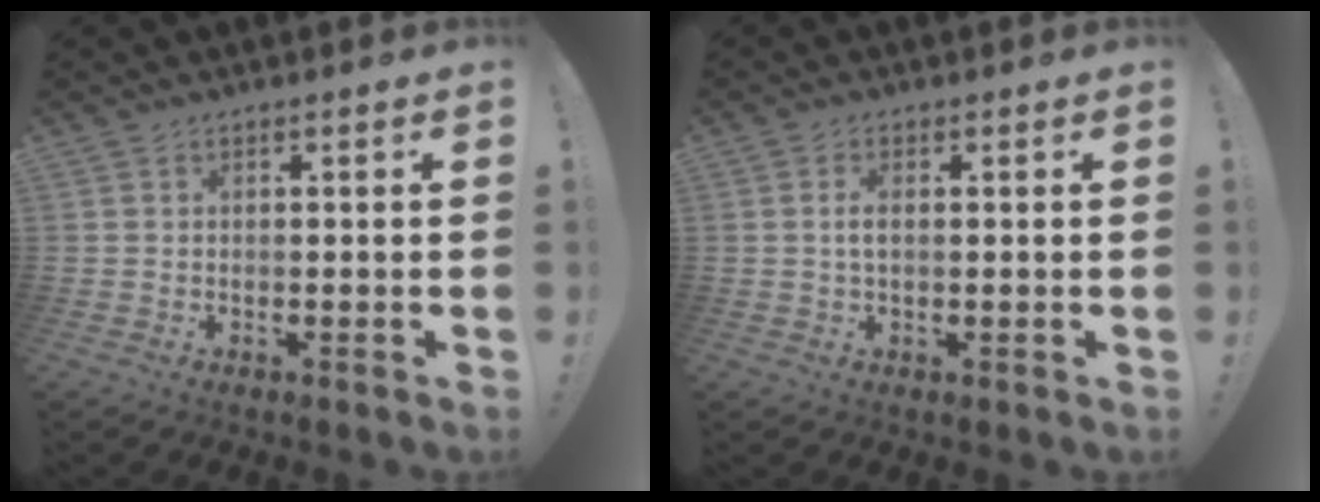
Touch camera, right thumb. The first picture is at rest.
{"total": 2.6, "force": [0.3, 1.3, 2.2], "torque": [-0.029, -0.001, 0.001]}